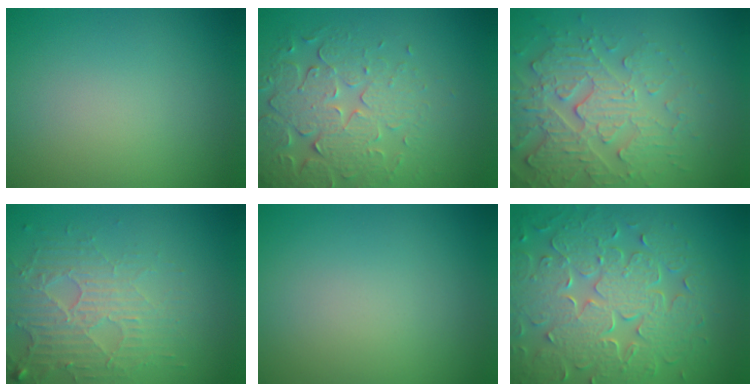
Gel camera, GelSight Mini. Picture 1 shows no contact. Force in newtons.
{"total": 5.2, "press": 4.4, "slide": 2.7}
{"total": 4.4, "press": 4.4, "slide": 0.5}
{"total": 3.8, "press": 3.6, "slide": 1.2}
{"total": 0.0}
{"total": 8.7, "press": 6.3, "slide": 6.0}